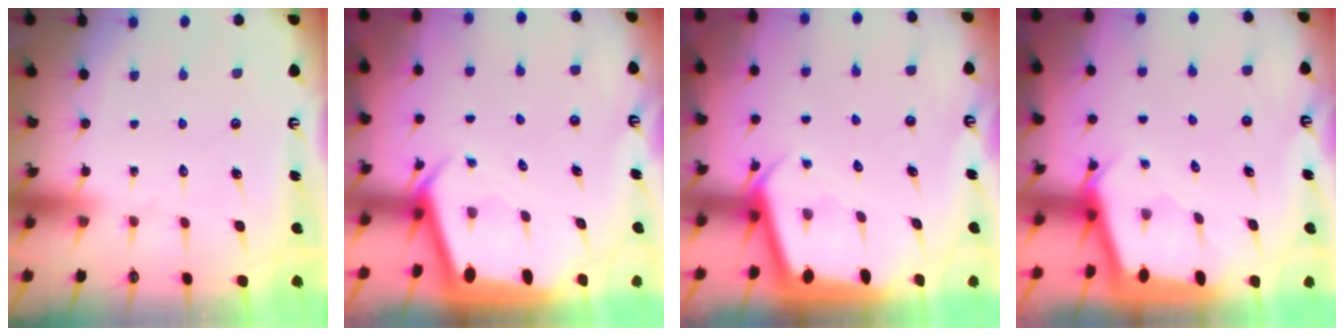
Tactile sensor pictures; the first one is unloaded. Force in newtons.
{"total": 2.3, "press": 2.3, "slide": 0.2}
{"total": 2.6, "press": 2.6, "slide": 0.4}
{"total": 2.3, "press": 2.3, "slide": 0.2}